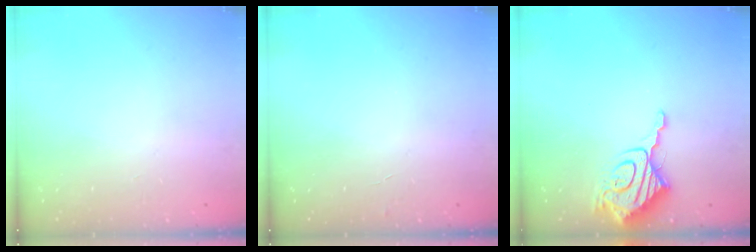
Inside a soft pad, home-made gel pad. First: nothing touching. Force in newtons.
{"total": 2.5, "press": 2.5, "slide": 0.2}
{"total": 12.2, "press": 12.1, "slide": 1.5}